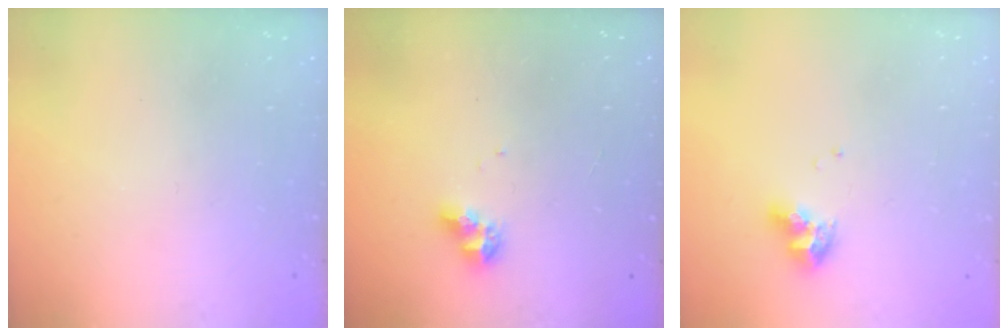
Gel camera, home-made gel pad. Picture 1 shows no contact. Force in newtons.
{"total": 7.4, "press": 7.3, "slide": 1.0}
{"total": 9.1, "press": 9.1, "slide": 1.1}